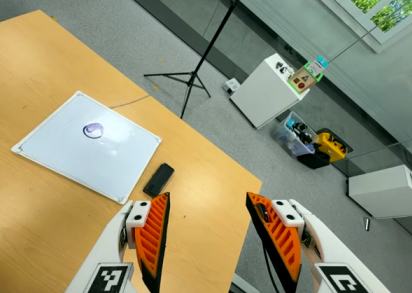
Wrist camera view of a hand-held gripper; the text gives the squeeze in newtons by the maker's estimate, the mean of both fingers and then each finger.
{"total": 0.0}